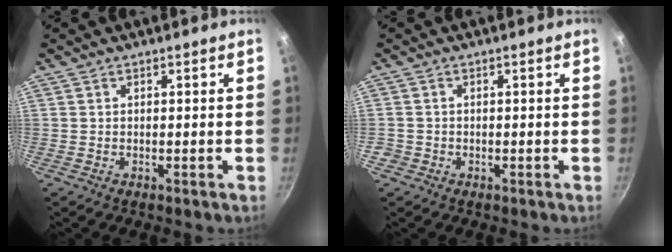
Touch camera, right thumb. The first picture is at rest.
{"total": 1.5, "force": [-0.7, 1.3, 0.3], "torque": [-0.005, 0.004, -0.011]}